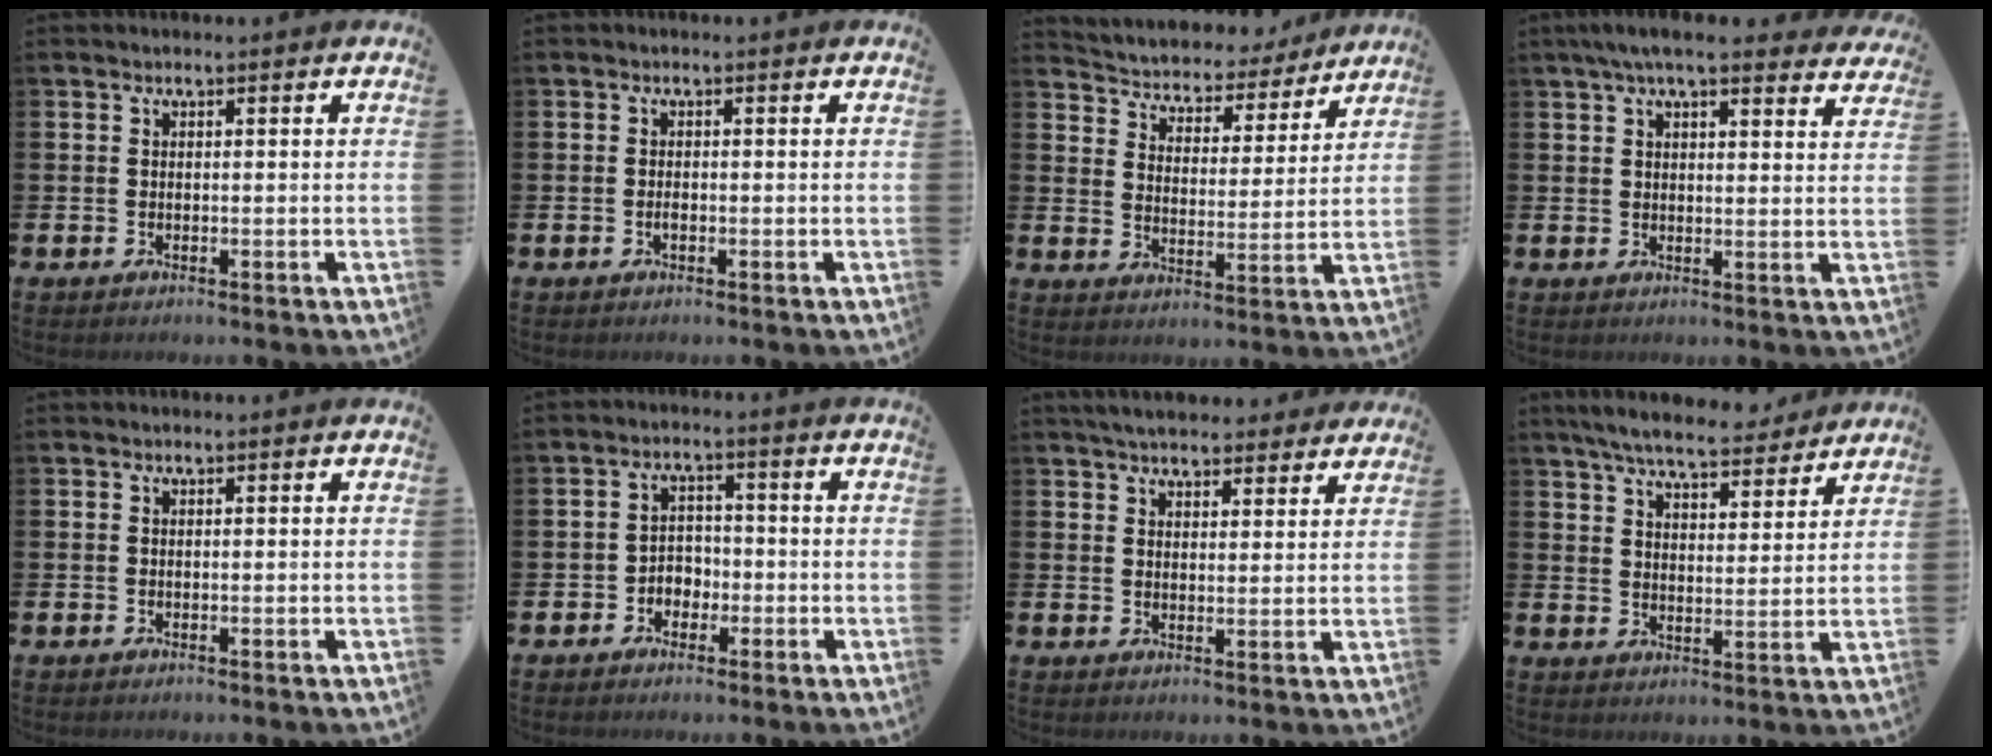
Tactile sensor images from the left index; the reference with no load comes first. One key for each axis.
{"total": 0.8, "fx": -0.3, "fy": 0.3, "fz": 0.6, "tx": -0.012, "ty": -0.001, "tz": -0.007}
{"total": 4.7, "fx": 4.4, "fy": 1.7, "fz": 0.1, "tx": -0.024, "ty": -0.044, "tz": 0.068}
{"total": 5.5, "fx": 4.9, "fy": 0.9, "fz": 2.4, "tx": -0.056, "ty": -0.011, "tz": 0.089}
{"total": 0.0}
{"total": 3.0, "fx": -1.7, "fy": 2.3, "fz": 0.8, "tx": -0.022, "ty": 0.008, "tz": -0.040}
{"total": 4.8, "fx": 4.6, "fy": 1.1, "fz": 0.8, "tx": -0.025, "ty": -0.018, "tz": 0.083}
{"total": 7.0, "fx": 6.6, "fy": 1.1, "fz": 2.0, "tx": -0.049, "ty": -0.040, "tz": 0.113}